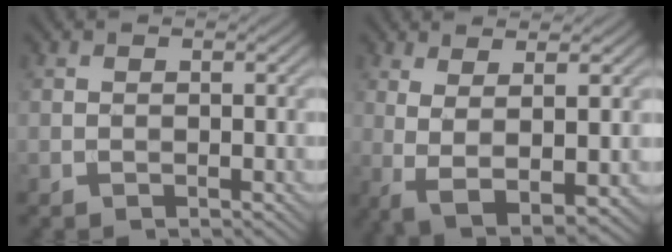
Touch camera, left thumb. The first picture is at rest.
{"total": 5.5, "force": [0.6, 1.2, 5.4], "torque": [-0.113, -0.009, 0.020]}